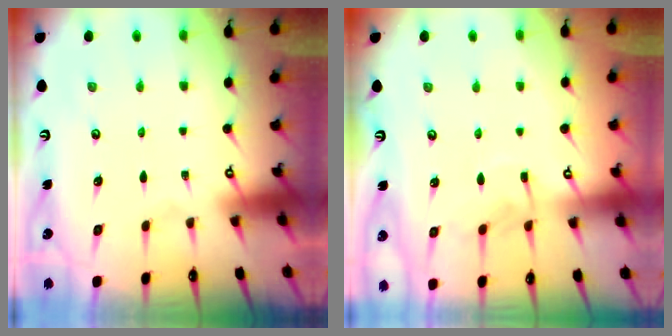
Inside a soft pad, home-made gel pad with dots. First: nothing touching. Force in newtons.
{"total": 7.4, "press": 7.4, "slide": 0.0}